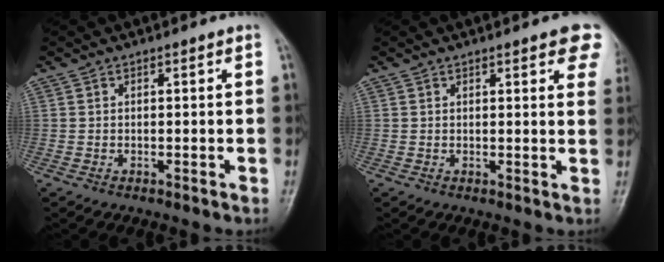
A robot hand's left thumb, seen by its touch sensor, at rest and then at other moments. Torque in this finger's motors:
{"motor_torque": [1.15, 0.86, 0.77, -0.50, 0.02]}